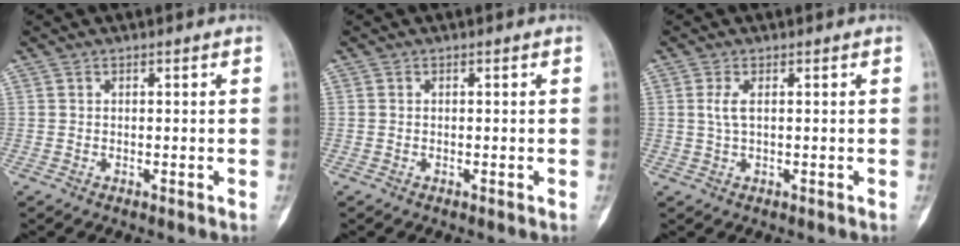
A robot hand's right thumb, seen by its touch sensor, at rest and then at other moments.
{"total": 0.0}
{"total": 2.5, "force": [0.5, 1.0, 2.2], "torque": [-0.048, 0.003, 0.011]}